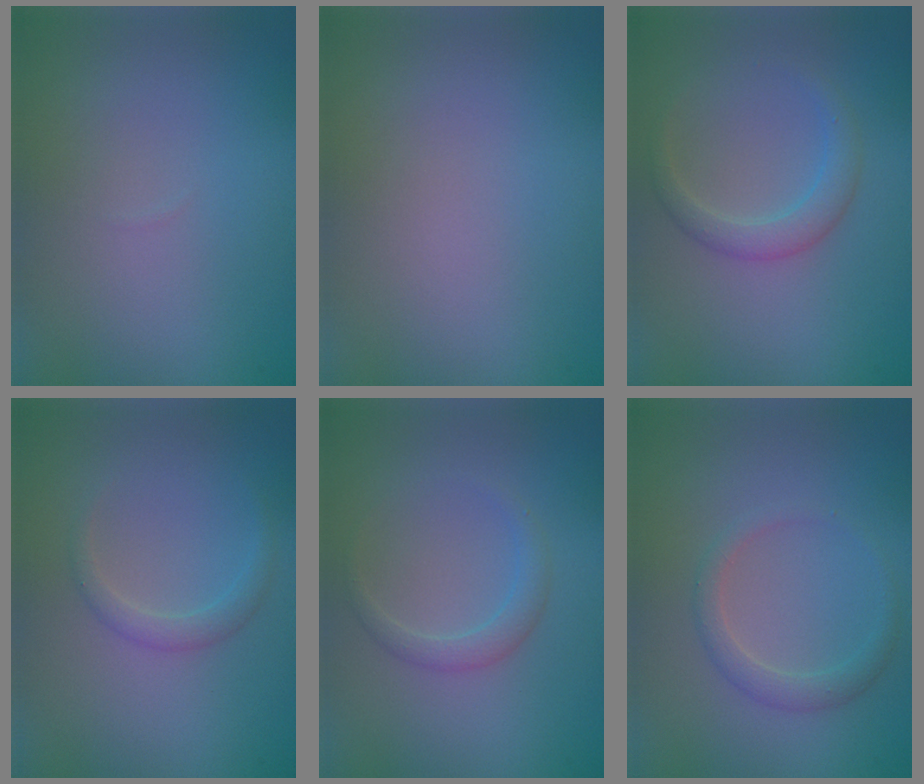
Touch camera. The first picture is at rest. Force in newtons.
{"total": 0.0}
{"total": 2.0, "press": 2.0, "slide": 0.2}
{"total": 1.3, "press": 1.3, "slide": 0.0}
{"total": 1.5, "press": 1.5, "slide": 0.1}
{"total": 1.6, "press": 1.6, "slide": 0.1}